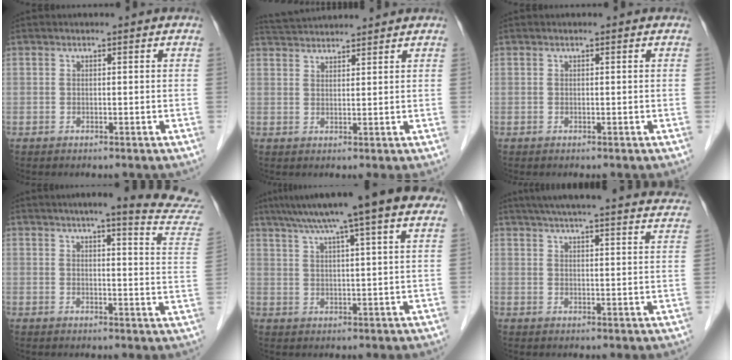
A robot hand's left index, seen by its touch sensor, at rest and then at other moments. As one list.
[{"total": 6.4, "force": [6.2, -0.1, 1.3], "torque": [-0.031, 0.034, 0.103]}, {"total": 0.0}, {"total": 14.9, "force": [13.5, -0.9, 6.0], "torque": [-0.071, -0.080, 0.140]}, {"total": 15.0, "force": [11.0, 0.2, 10.2], "torque": [-0.157, 0.040, 0.144]}, {"total": 29.7, "force": [27.2, 2.2, 11.8], "torque": [-0.185, -0.039, 0.325]}]